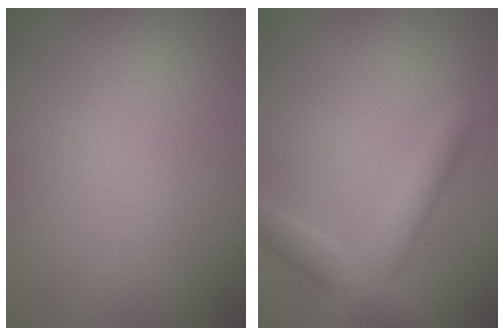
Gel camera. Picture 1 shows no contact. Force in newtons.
{"total": 4.1, "press": 4.1, "slide": 0.2}